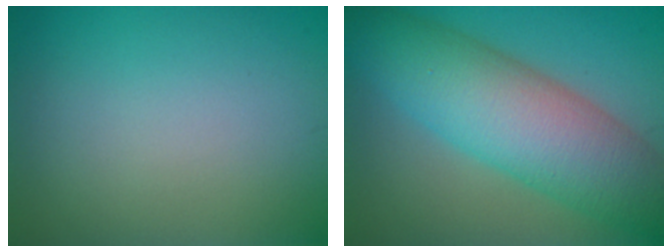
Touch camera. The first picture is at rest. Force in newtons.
{"total": 10.4, "press": 10.4, "slide": 0.3}